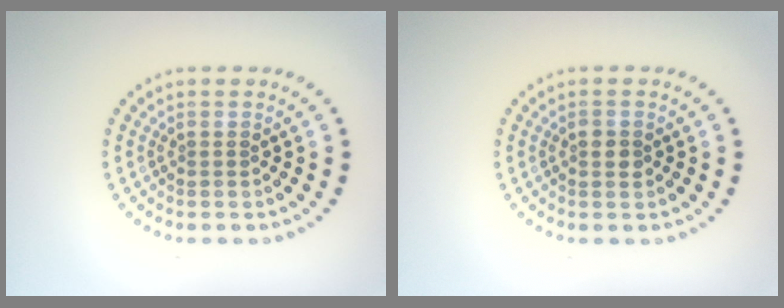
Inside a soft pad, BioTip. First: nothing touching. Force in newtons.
{"total": 1.0, "press": 0.9, "slide": 0.2}